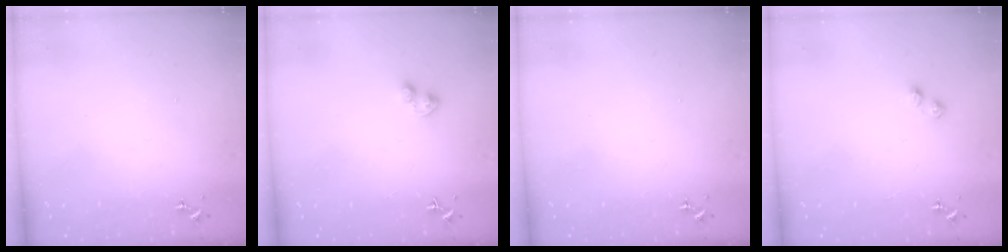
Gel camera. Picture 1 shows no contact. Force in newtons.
{"total": 3.2, "press": 3.1, "slide": 0.8}
{"total": 0.0}
{"total": 2.8, "press": 2.8, "slide": 0.4}